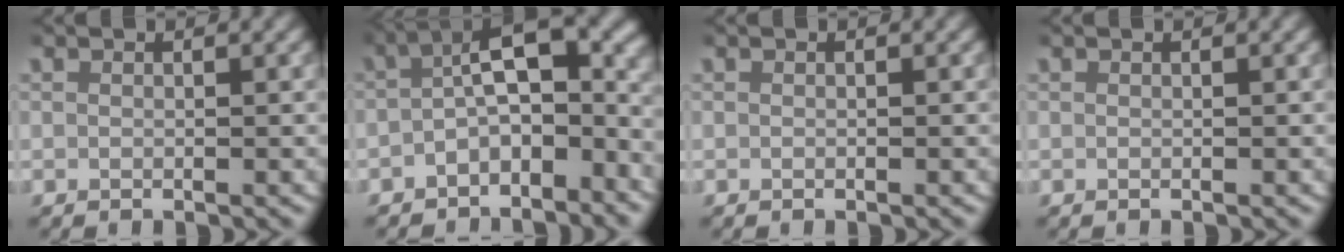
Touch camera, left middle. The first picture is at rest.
{"total": 6.5, "force": [-0.9, 3.1, 5.6], "torque": [-0.069, 0.004, -0.022]}
{"total": 0.0}
{"total": 0.0}